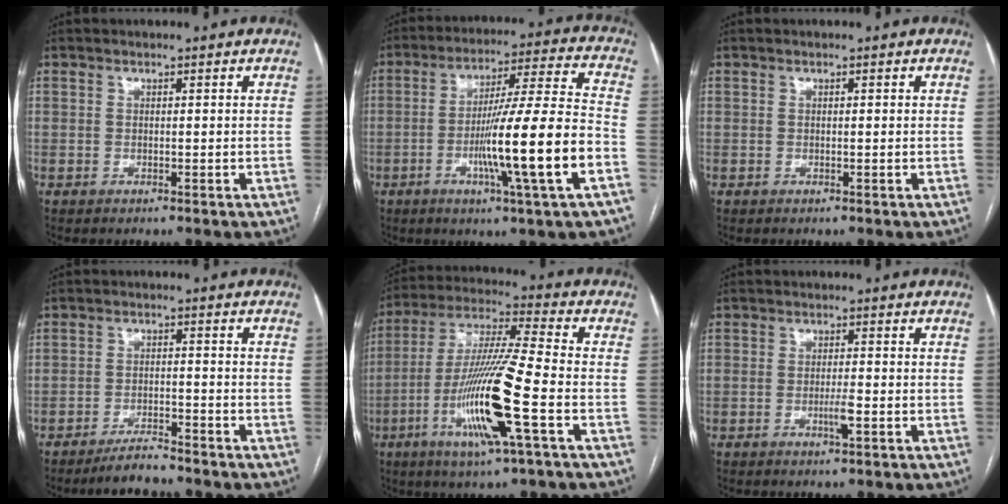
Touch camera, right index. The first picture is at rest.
{"total": 16.8, "force": [-5.2, -1.1, 16.0], "torque": [-0.271, -0.005, -0.088]}
{"total": 0.0}
{"total": 4.1, "force": [-3.8, 0.5, 1.4], "torque": [-0.026, -0.009, -0.067]}
{"total": 16.7, "force": [-5.6, 0.1, 15.7], "torque": [-0.318, -0.016, -0.107]}
{"total": 2.4, "force": [-0.8, 0.5, 2.2], "torque": [-0.038, 0.000, -0.013]}